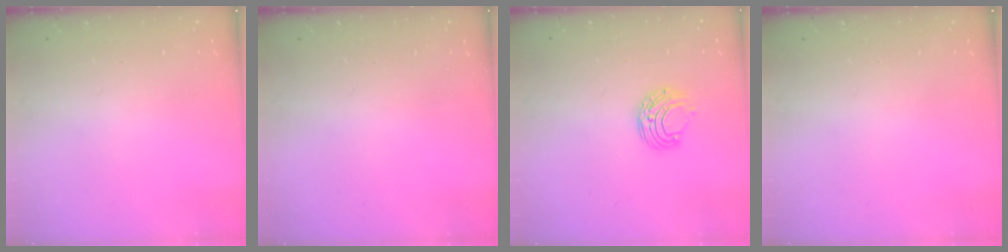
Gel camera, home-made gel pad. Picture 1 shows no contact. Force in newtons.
{"total": 0.0}
{"total": 6.8, "press": 6.7, "slide": 0.6}
{"total": 0.0}